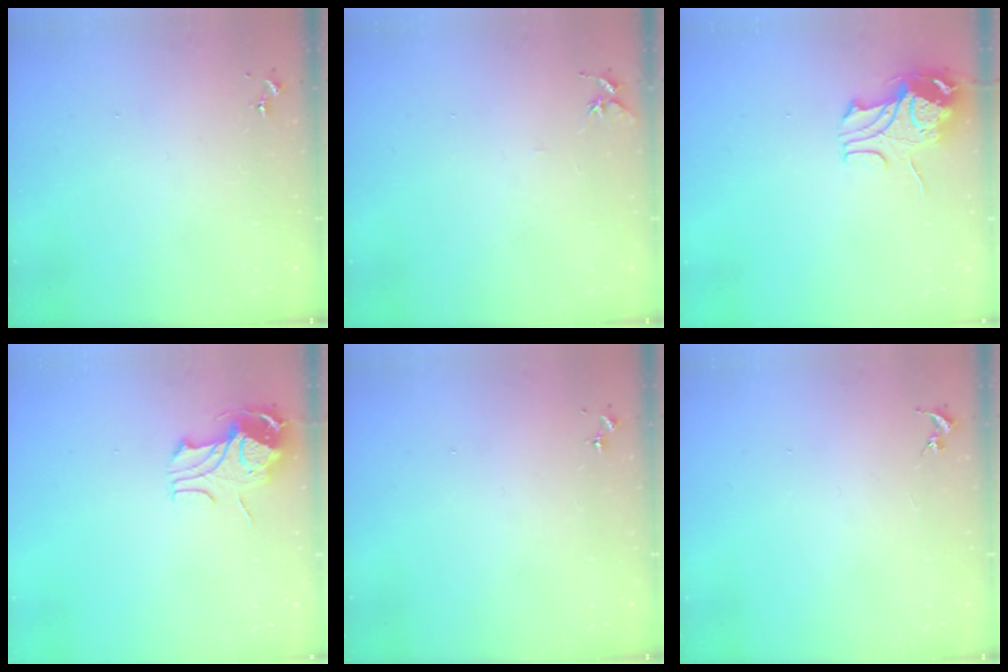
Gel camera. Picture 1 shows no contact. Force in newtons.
{"total": 4.9, "press": 4.8, "slide": 0.5}
{"total": 9.6, "press": 9.6, "slide": 1.1}
{"total": 10.0, "press": 9.9, "slide": 0.6}
{"total": 0.0}
{"total": 0.0}